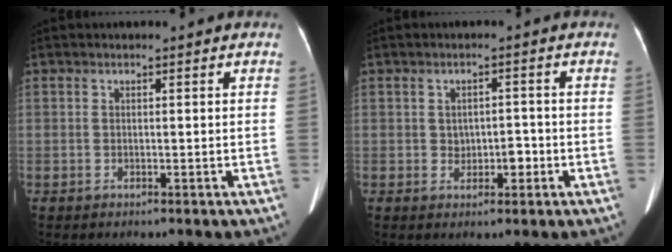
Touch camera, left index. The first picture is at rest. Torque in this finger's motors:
{"motor_torque": [-0.06, 0.01, 0.02, 0.00]}